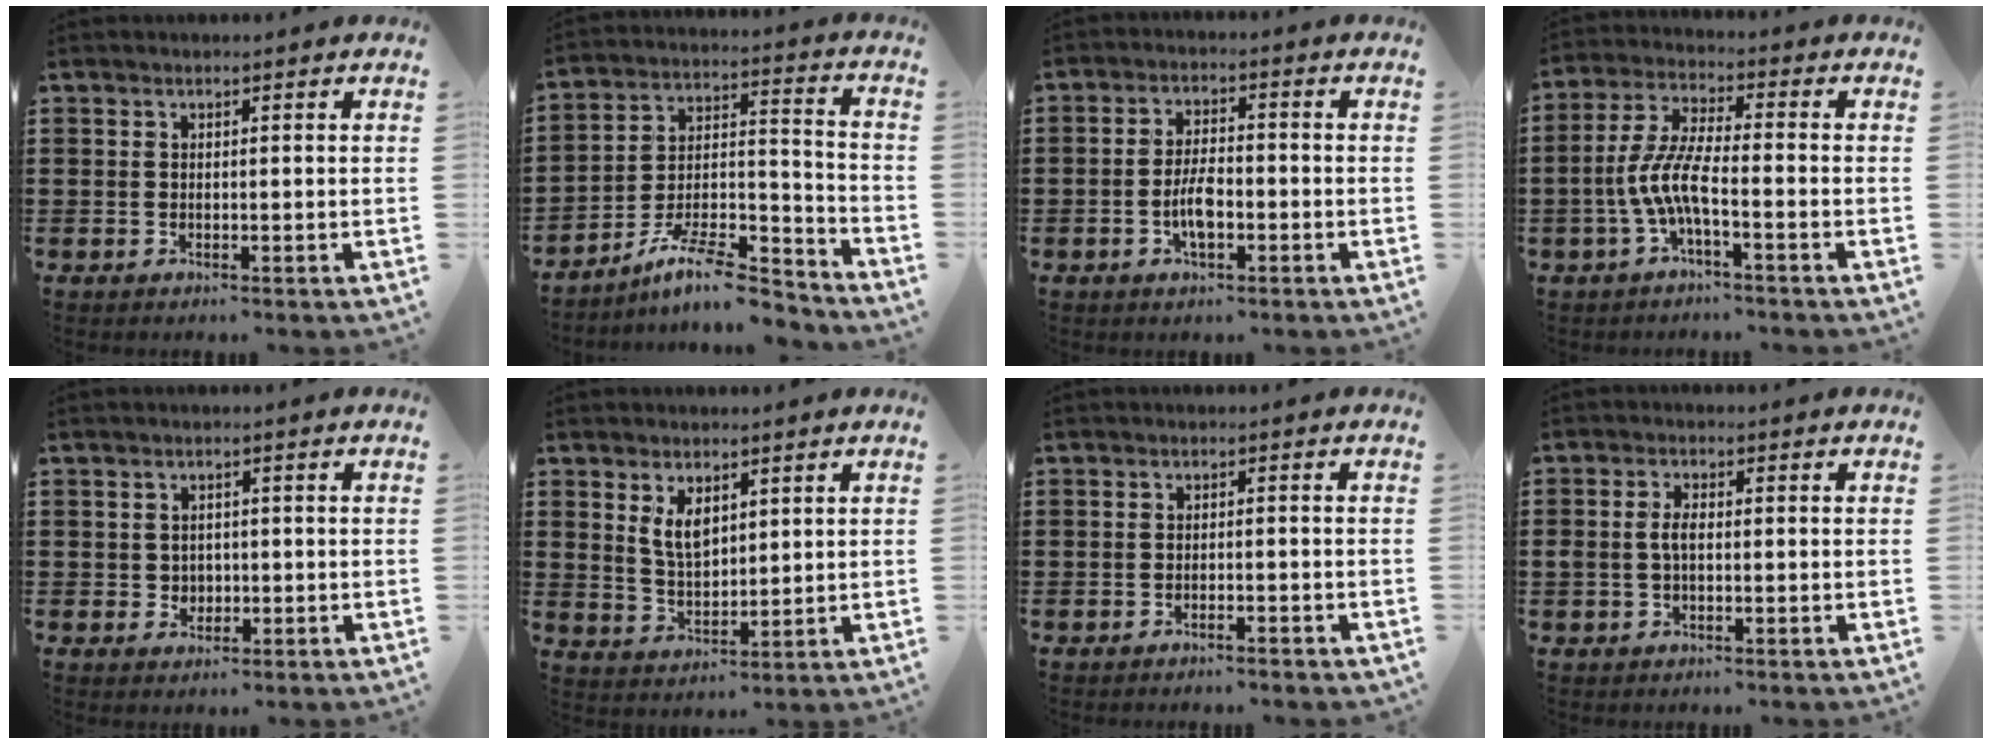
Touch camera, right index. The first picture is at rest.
{"total": 10.8, "force": [-8.8, 2.3, 5.8], "torque": [-0.095, 0.026, -0.169]}
{"total": 5.0, "force": [-1.4, 2.1, 4.3], "torque": [-0.096, 0.002, -0.031]}
{"total": 7.1, "force": [-2.7, 1.5, 6.4], "torque": [-0.160, -0.014, -0.061]}
{"total": 1.8, "force": [-0.1, 1.8, 0.4], "torque": [-0.006, 0.006, -0.007]}
{"total": 4.8, "force": [2.3, 2.6, 3.3], "torque": [-0.066, 0.002, 0.039]}
{"total": 1.2, "force": [-1.2, 0.0, 0.4], "torque": [-0.011, 0.001, -0.023]}
{"total": 2.7, "force": [-0.2, 1.4, 2.3], "torque": [-0.053, 0.002, -0.006]}